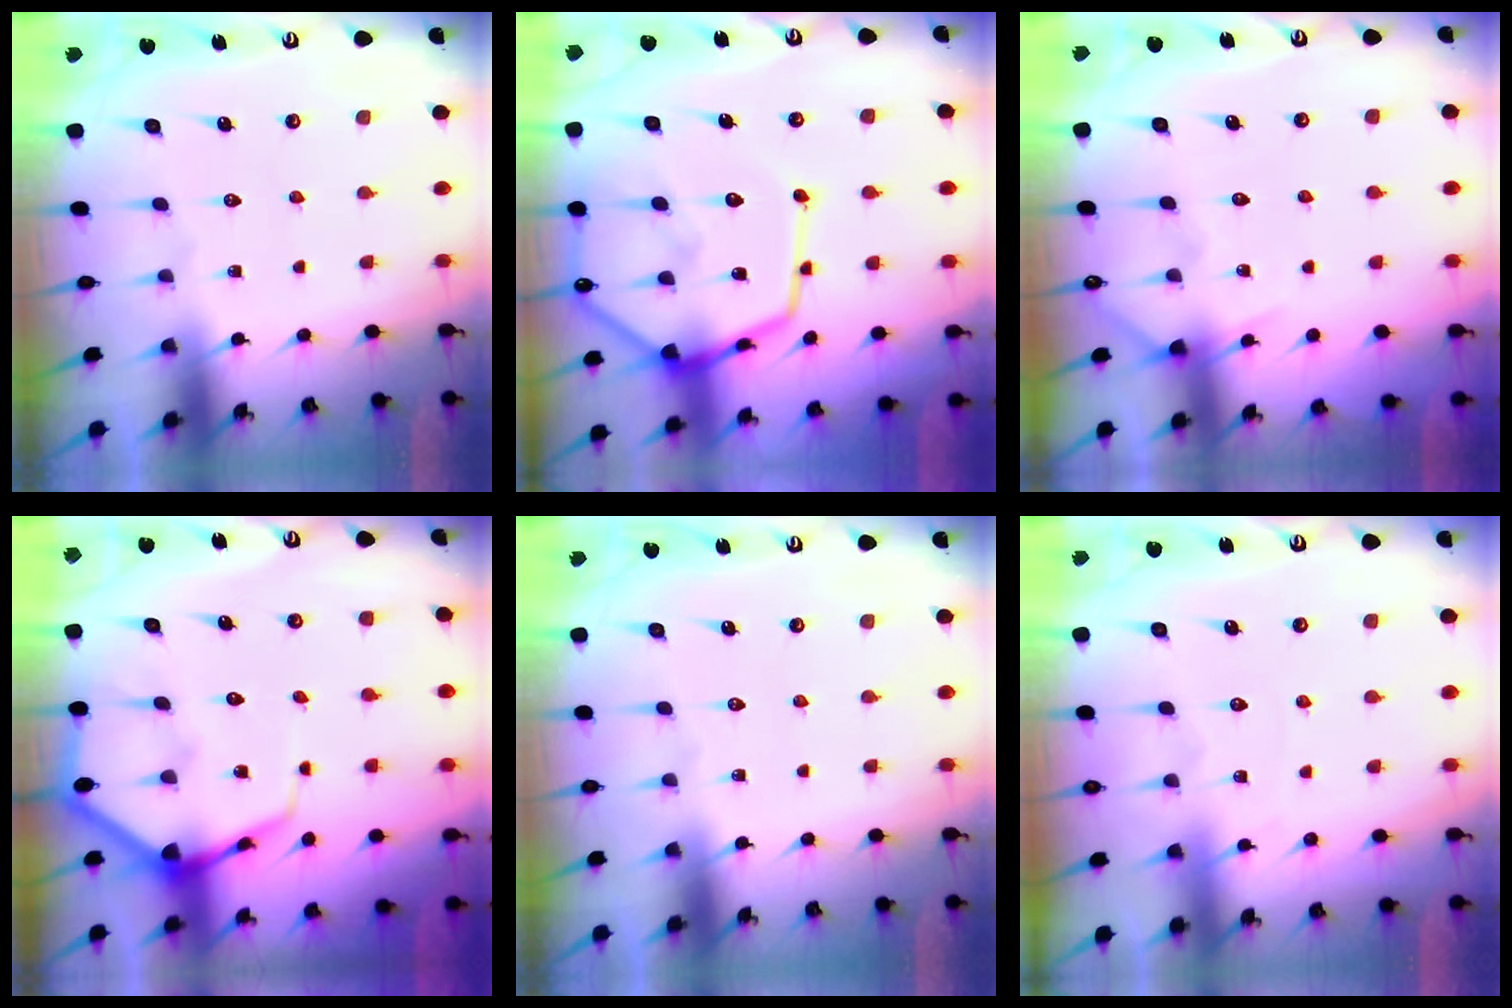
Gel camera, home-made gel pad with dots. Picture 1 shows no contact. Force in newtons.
{"total": 17.4, "press": 17.3, "slide": 1.6}
{"total": 4.1, "press": 4.1, "slide": 0.5}
{"total": 7.3, "press": 7.3, "slide": 0.6}
{"total": 0.0}
{"total": 2.9, "press": 2.9, "slide": 0.4}